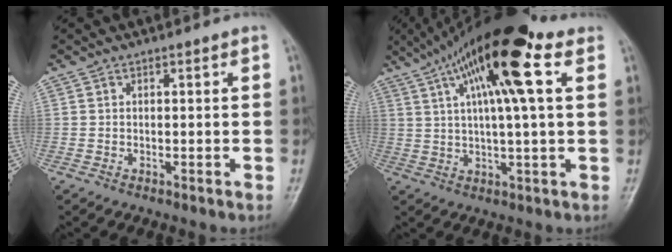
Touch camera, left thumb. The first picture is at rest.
{"total": 18.0, "force": [7.8, 4.2, 15.6], "torque": [-0.265, 0.008, 0.127]}